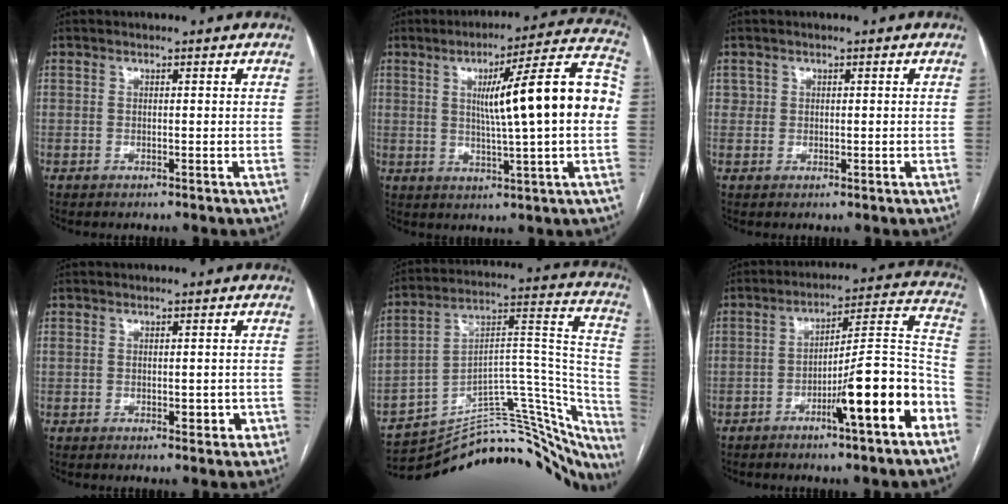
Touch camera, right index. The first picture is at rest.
{"total": 16.9, "force": [1.5, 0.0, 16.8], "torque": [-0.244, 0.023, 0.017]}
{"total": 1.2, "force": [0.2, 1.2, 0.3], "torque": [-0.003, 0.004, 0.006]}
{"total": 3.3, "force": [-0.7, 2.0, 2.6], "torque": [-0.034, 0.014, 0.002]}
{"total": 34.3, "force": [-31.4, 8.2, 11.1], "torque": [-0.098, 0.044, -0.404]}
{"total": 15.0, "force": [-6.7, 1.1, 13.3], "torque": [-0.188, 0.017, -0.103]}